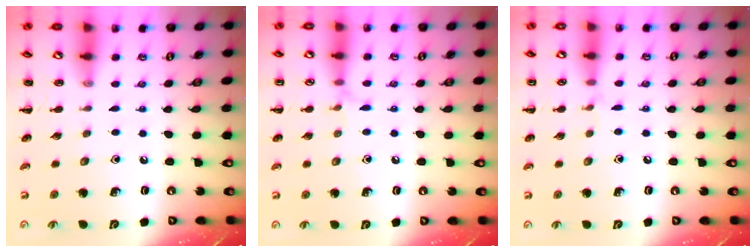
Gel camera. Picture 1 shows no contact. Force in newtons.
{"total": 4.6, "press": 4.2, "slide": 1.7}
{"total": 3.7, "press": 3.6, "slide": 1.1}